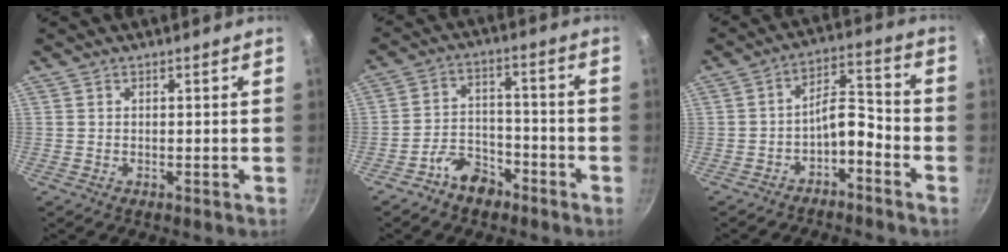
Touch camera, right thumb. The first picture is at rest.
{"total": 7.2, "force": [-5.0, 4.3, 2.9], "torque": [-0.026, 0.054, -0.089]}
{"total": 7.0, "force": [-4.0, 3.1, 4.8], "torque": [-0.065, 0.064, -0.063]}